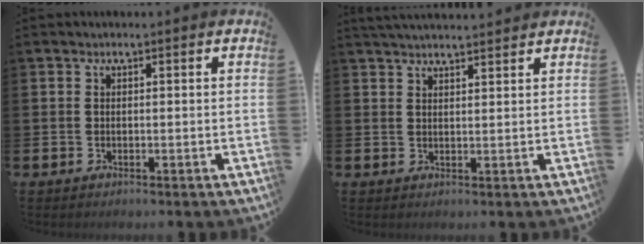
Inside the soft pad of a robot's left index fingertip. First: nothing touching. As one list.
[{"total": 2.9, "force": [2.9, 0.0, 0.3], "torque": [-0.012, -0.011, 0.053]}]